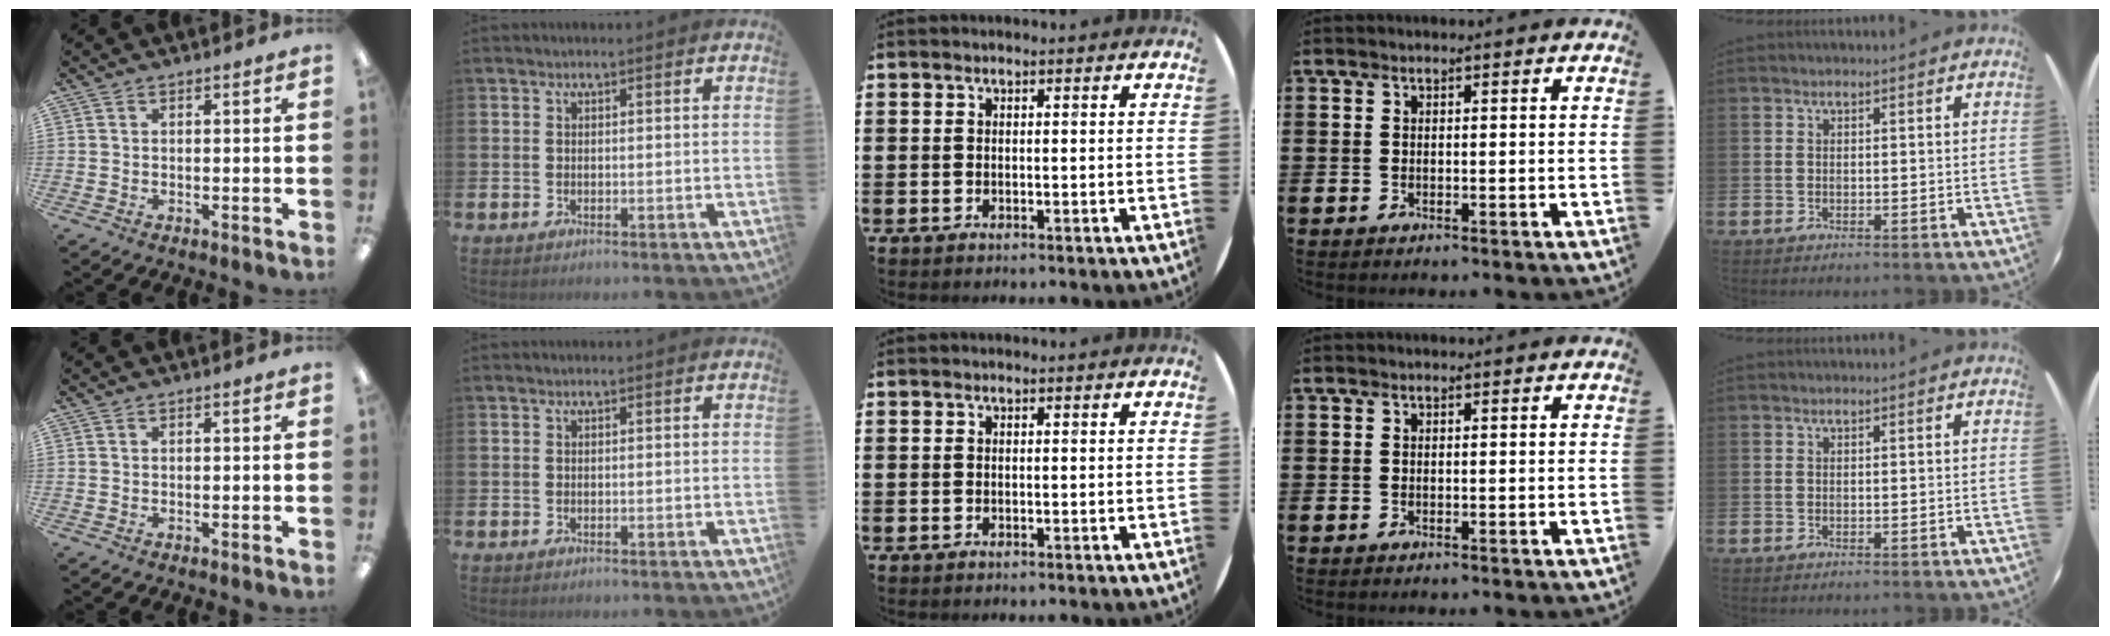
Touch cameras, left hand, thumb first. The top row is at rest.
{}